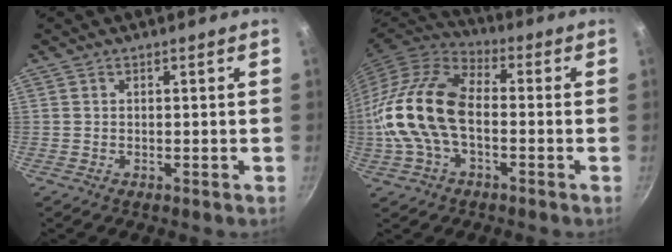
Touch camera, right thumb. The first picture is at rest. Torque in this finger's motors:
{"motor_torque": [1.25, 3.33, 1.45, -1.32, 0.32]}